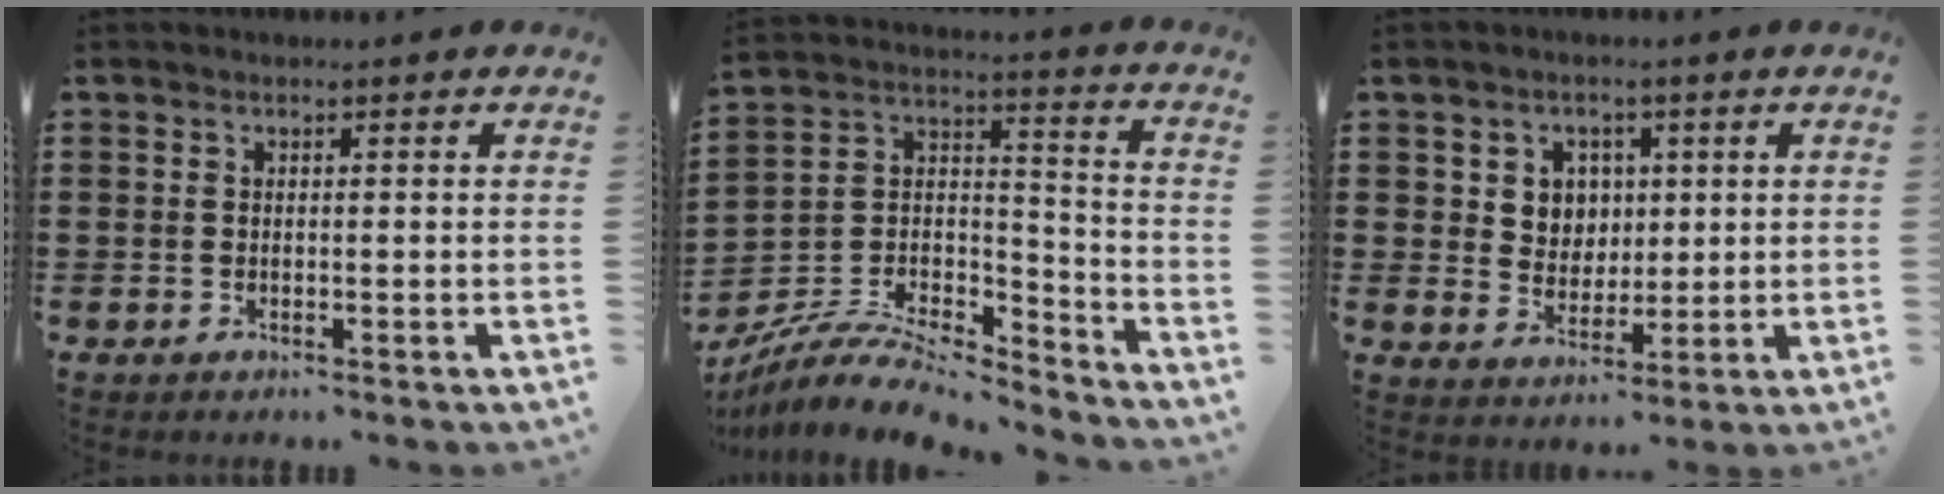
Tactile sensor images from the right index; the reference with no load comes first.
{"total": 8.0, "force": [-7.3, 2.0, 2.7], "torque": [-0.059, 0.003, -0.145]}
{"total": 4.9, "force": [1.6, 4.5, 1.2], "torque": [-0.037, 0.013, 0.025]}